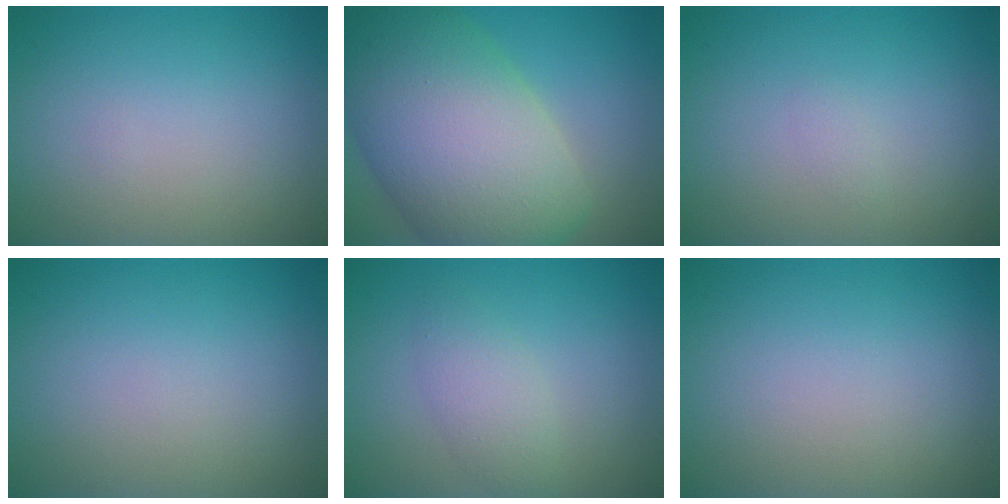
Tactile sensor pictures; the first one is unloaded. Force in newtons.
{"total": 14.5, "press": 14.5, "slide": 0.7}
{"total": 0.5, "press": 0.5, "slide": 0.1}
{"total": 0.0}
{"total": 2.4, "press": 2.4, "slide": 0.1}
{"total": 0.0}